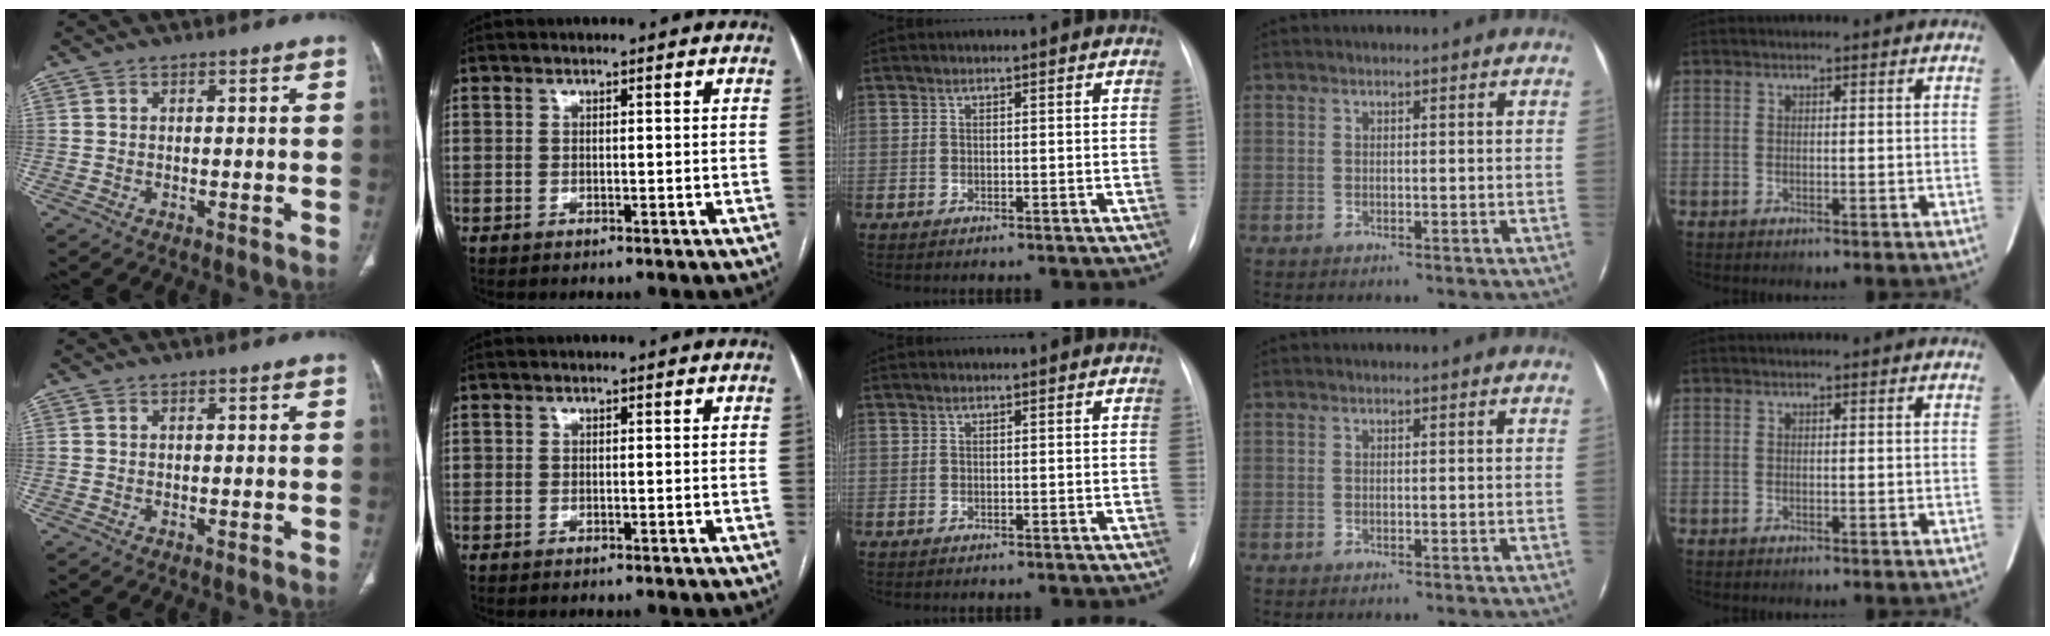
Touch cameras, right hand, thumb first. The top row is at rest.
{}